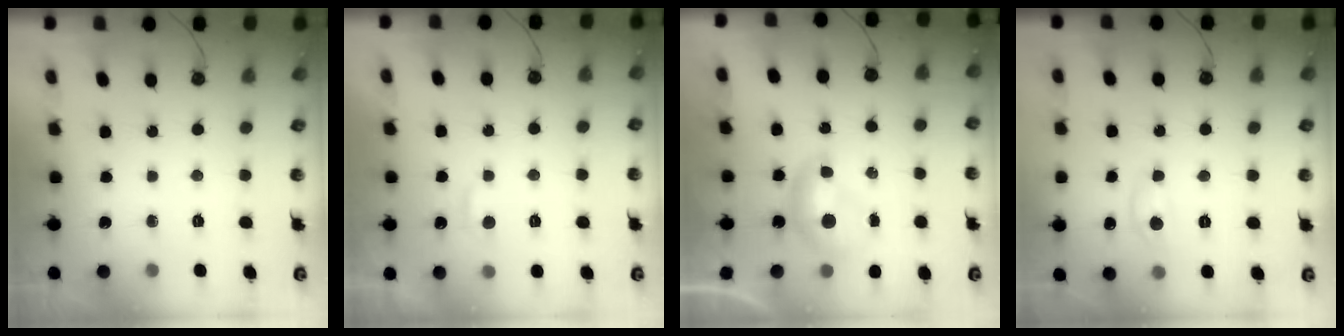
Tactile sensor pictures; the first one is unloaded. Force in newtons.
{"total": 2.0, "press": 2.0, "slide": 0.4}
{"total": 0.0}
{"total": 1.1, "press": 1.0, "slide": 0.2}